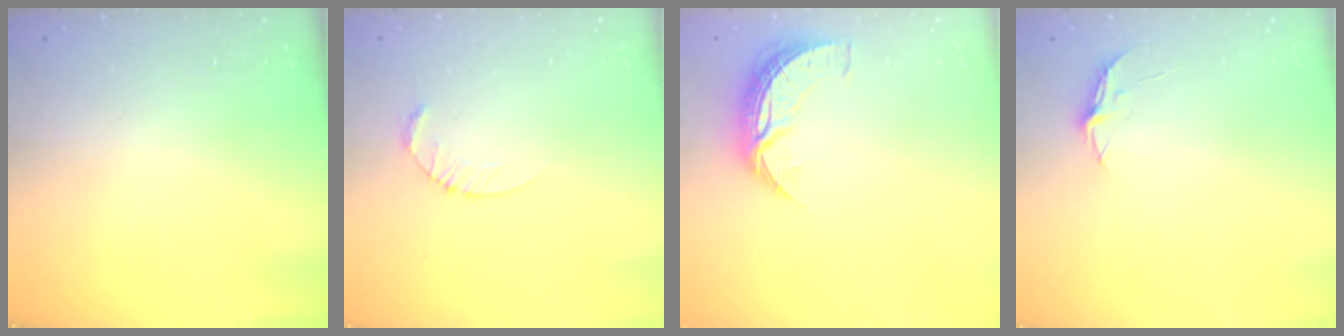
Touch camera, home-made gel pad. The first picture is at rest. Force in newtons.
{"total": 2.6, "press": 2.6, "slide": 0.4}
{"total": 8.3, "press": 8.3, "slide": 0.5}
{"total": 3.8, "press": 3.8, "slide": 0.3}